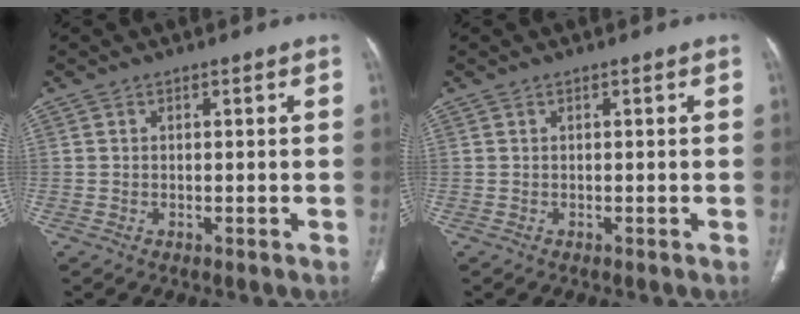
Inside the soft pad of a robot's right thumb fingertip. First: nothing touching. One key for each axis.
{"total": 0.0}